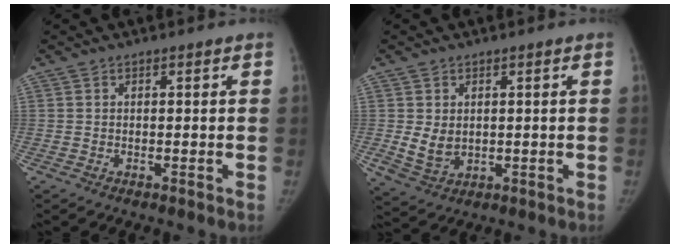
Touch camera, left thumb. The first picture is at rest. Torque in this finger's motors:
{"motor_torque": [0.55, 0.60, -0.17, -0.03, 0.00]}